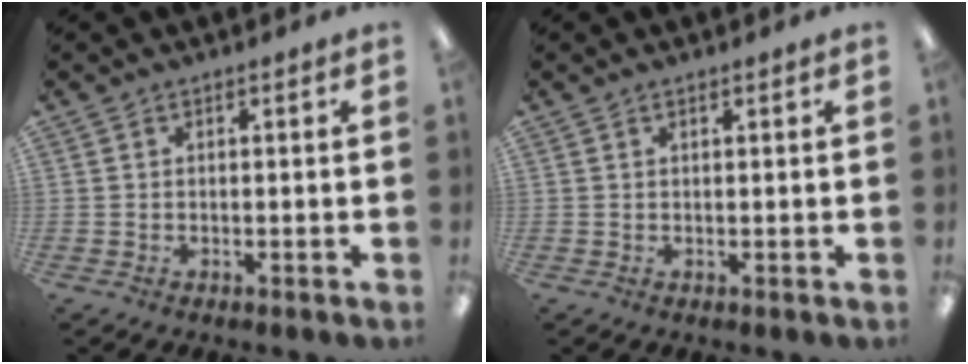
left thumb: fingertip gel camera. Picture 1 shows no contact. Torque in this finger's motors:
{"motor_torque": [-0.44, 0.08, -0.58, 0.03, -0.03]}